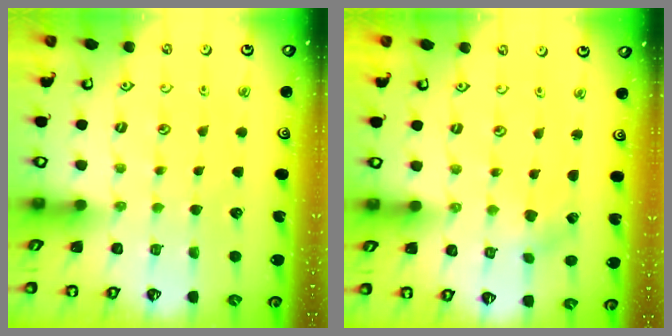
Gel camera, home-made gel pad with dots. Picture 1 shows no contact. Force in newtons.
{"total": 1.1, "press": 1.1, "slide": 0.1}